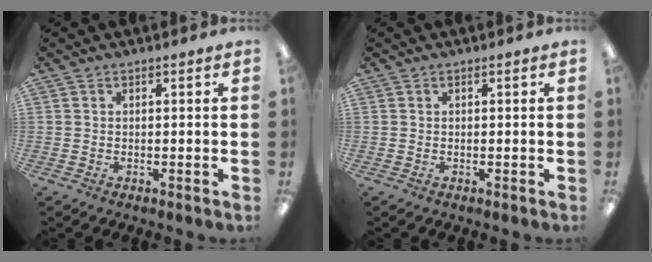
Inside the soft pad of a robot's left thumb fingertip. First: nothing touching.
{"total": 0.0}